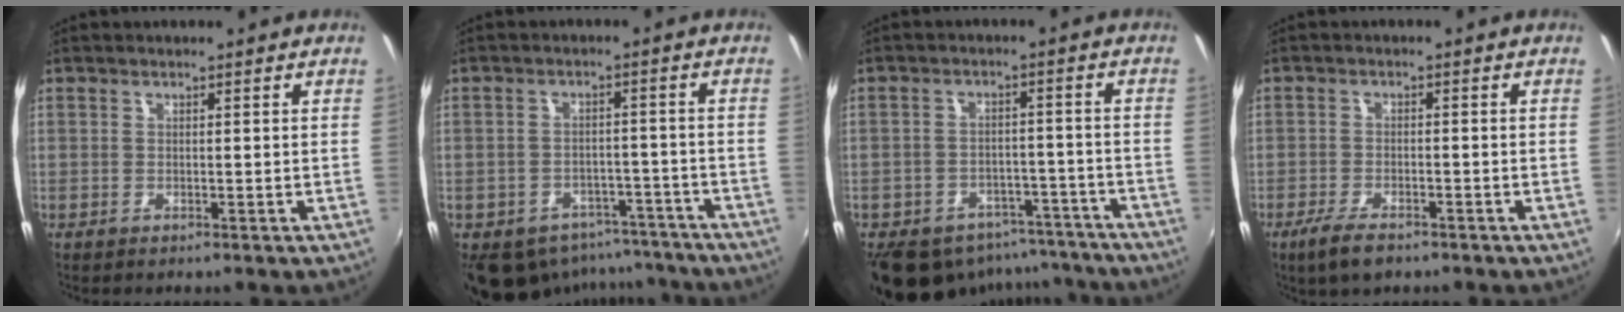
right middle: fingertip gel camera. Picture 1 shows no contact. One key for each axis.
{"total": 14.0, "fx": -10.0, "fy": 8.4, "fz": 4.9, "tx": -0.110, "ty": 0.013, "tz": -0.111}
{"total": 16.8, "fx": -12.7, "fy": 9.1, "fz": 6.1, "tx": -0.137, "ty": 0.018, "tz": -0.151}
{"total": 5.5, "fx": -3.9, "fy": 1.8, "fz": 3.4, "tx": -0.088, "ty": -0.013, "tz": -0.072}